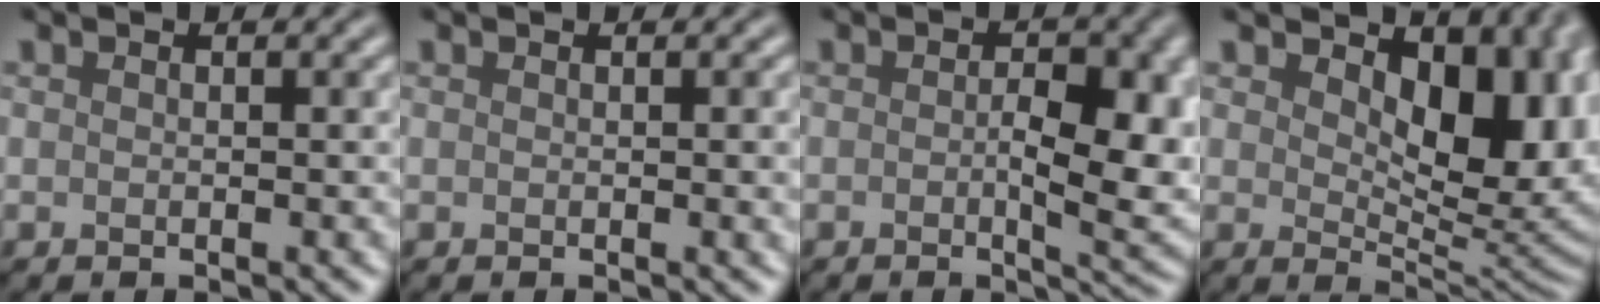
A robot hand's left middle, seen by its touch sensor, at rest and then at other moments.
{"total": 1.4, "force": [0.1, 0.4, 1.3], "torque": [-0.012, 0.001, -0.002]}
{"total": 6.1, "force": [-0.3, 2.4, 5.6], "torque": [-0.075, -0.010, -0.003]}
{"total": 10.2, "force": [2.8, 5.7, 7.9], "torque": [-0.111, -0.014, 0.046]}